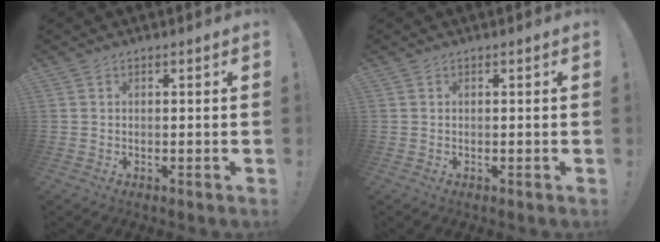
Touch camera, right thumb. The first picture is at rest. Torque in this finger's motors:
{"motor_torque": [-0.10, -0.10, 0.09, -0.05, 0.04]}